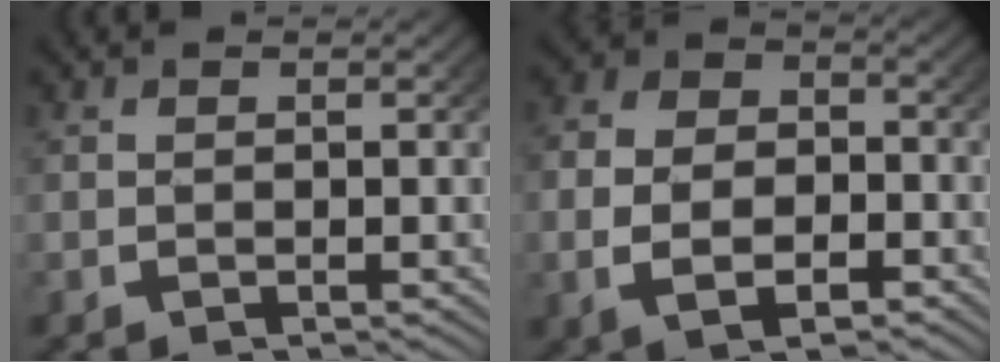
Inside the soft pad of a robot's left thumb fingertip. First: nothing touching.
{"total": 5.4, "force": [-1.6, 3.5, 3.7], "torque": [-0.061, -0.011, -0.023]}